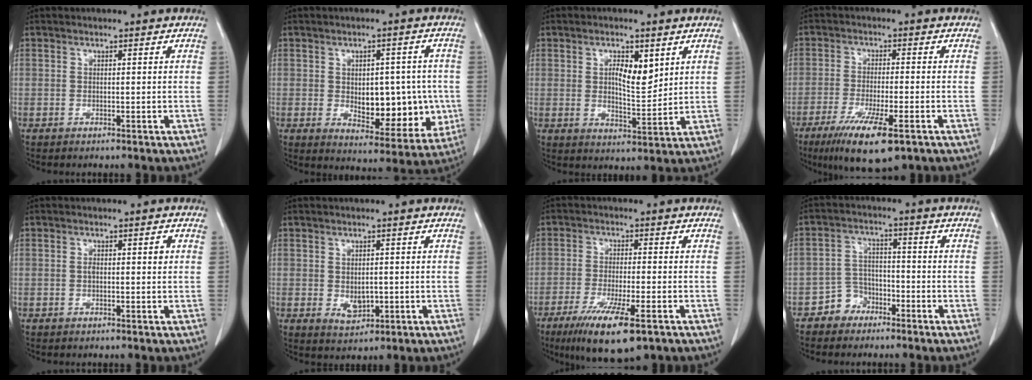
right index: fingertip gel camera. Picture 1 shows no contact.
{"total": 11.8, "force": [-0.8, 6.5, 9.8], "torque": [-0.120, 0.007, 0.010]}
{"total": 5.9, "force": [2.2, 2.1, 5.1], "torque": [-0.086, -0.005, 0.039]}
{"total": 11.3, "force": [-6.7, 1.9, 8.9], "torque": [-0.153, -0.029, -0.105]}
{"total": 1.8, "force": [0.3, 0.7, 1.6], "torque": [-0.029, 0.006, 0.006]}
{"total": 3.2, "force": [-0.3, 2.1, 2.4], "torque": [-0.040, -0.005, 0.008]}
{"total": 11.6, "force": [-6.9, 1.9, 9.1], "torque": [-0.157, -0.030, -0.108]}
{"total": 5.0, "force": [-3.5, 3.5, 0.5], "torque": [0.000, 0.015, -0.063]}